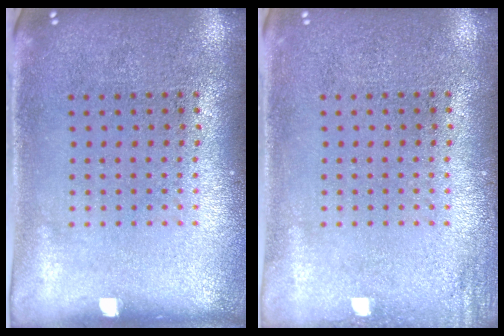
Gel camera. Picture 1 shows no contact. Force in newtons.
{"total": 1.2, "press": 1.2, "slide": 0.3}